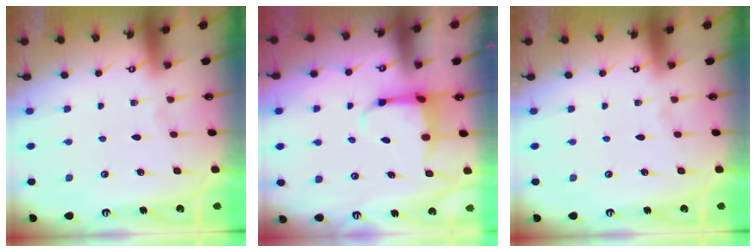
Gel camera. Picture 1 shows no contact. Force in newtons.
{"total": 4.0, "press": 3.9, "slide": 1.0}
{"total": 0.0}